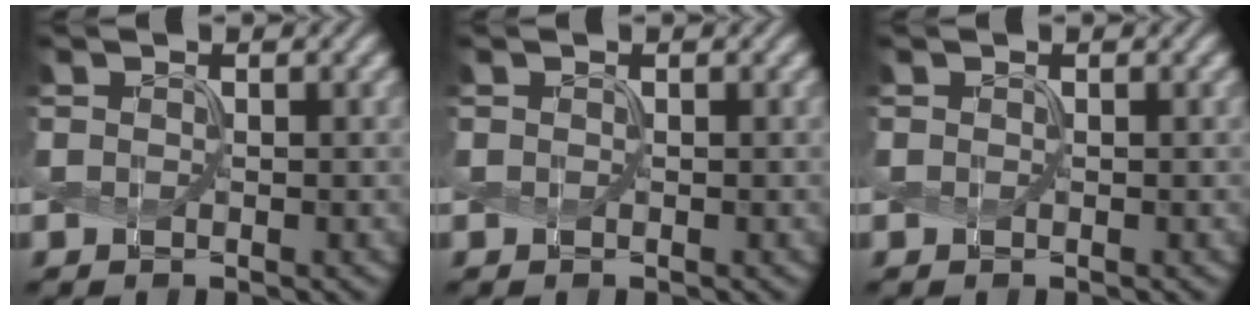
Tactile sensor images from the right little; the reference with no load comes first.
{"total": 0.0}
{"total": 0.0}